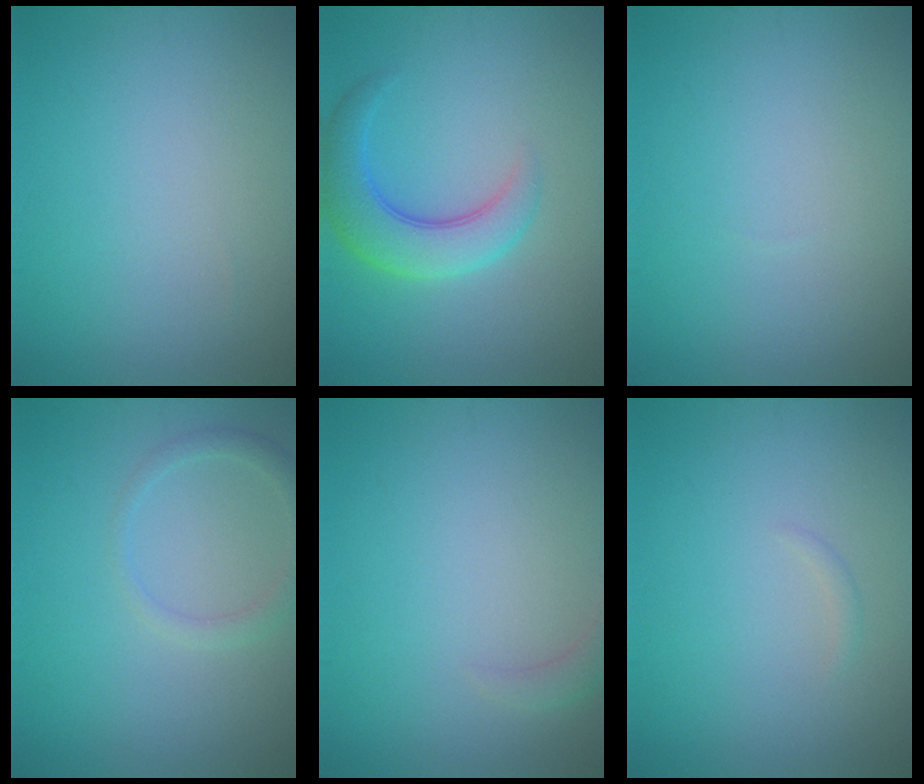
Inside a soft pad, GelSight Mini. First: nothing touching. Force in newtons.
{"total": 4.8, "press": 4.8, "slide": 0.2}
{"total": 0.0}
{"total": 1.7, "press": 1.7, "slide": 0.1}
{"total": 1.2, "press": 1.1, "slide": 0.2}
{"total": 0.5, "press": 0.5, "slide": 0.0}